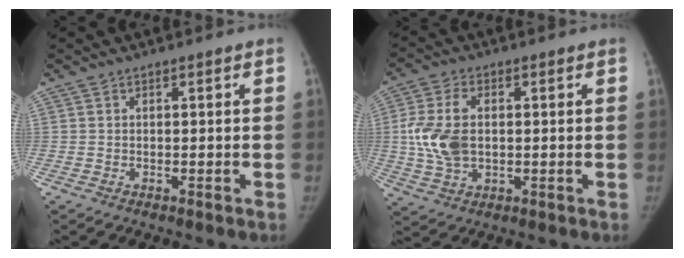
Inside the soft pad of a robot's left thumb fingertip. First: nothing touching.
{"total": 9.9, "force": [0.5, 6.2, 7.6], "torque": [-0.160, 0.005, 0.015]}